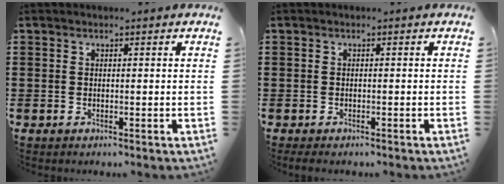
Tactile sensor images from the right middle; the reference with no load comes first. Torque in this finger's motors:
{"motor_torque": [0.76, -0.07, 0.20, 0.09]}